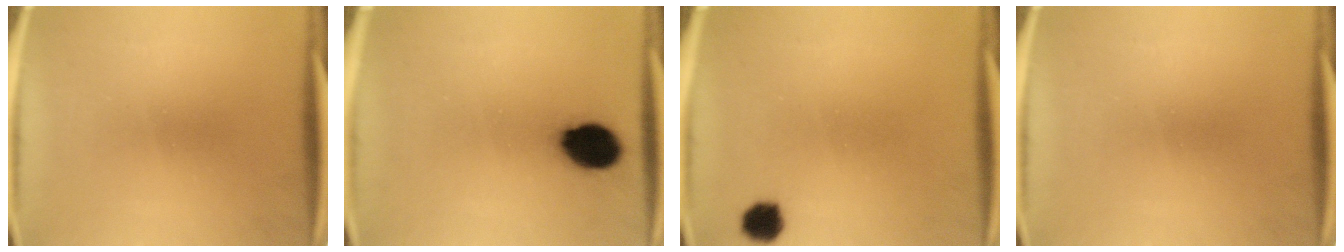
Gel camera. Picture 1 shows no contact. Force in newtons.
{"total": 10.4}
{"total": 3.9}
{"total": 0.0}